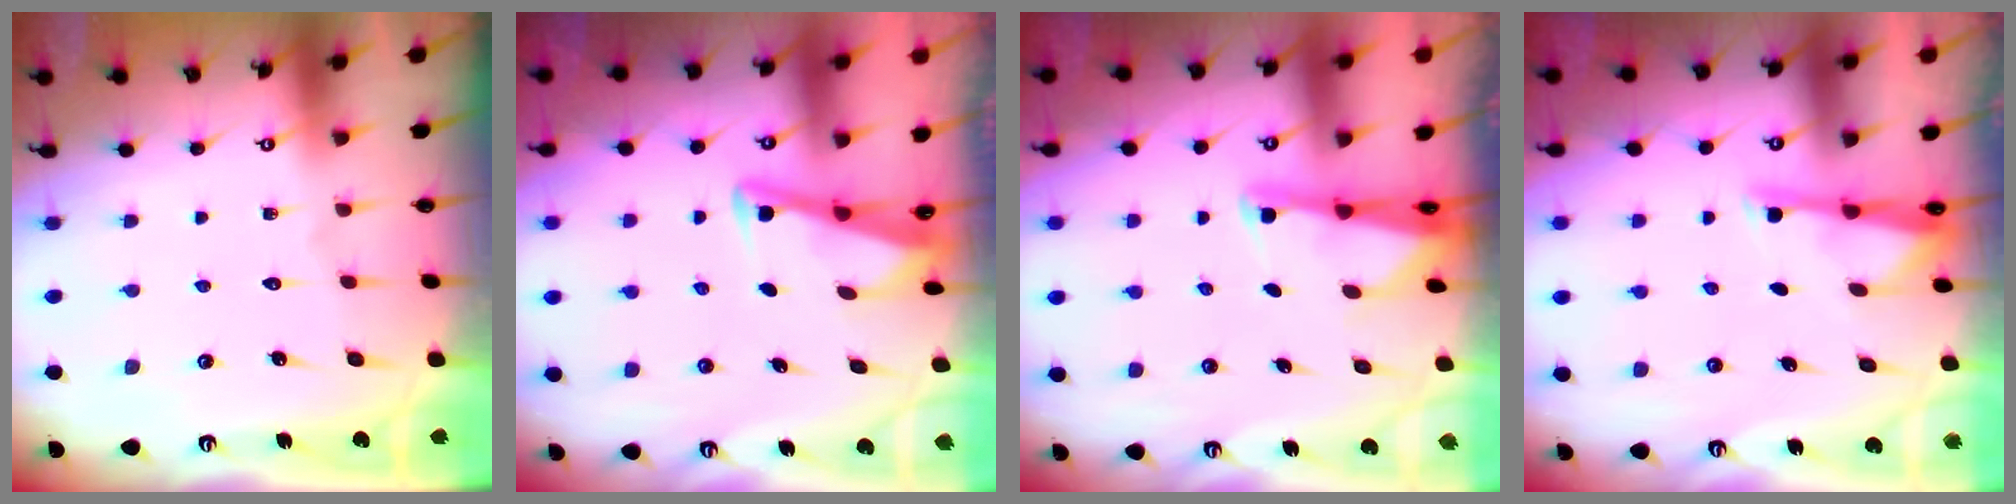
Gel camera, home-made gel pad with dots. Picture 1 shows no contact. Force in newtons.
{"total": 3.4, "press": 3.4, "slide": 0.3}
{"total": 2.9, "press": 2.8, "slide": 0.5}
{"total": 3.9, "press": 3.7, "slide": 1.1}